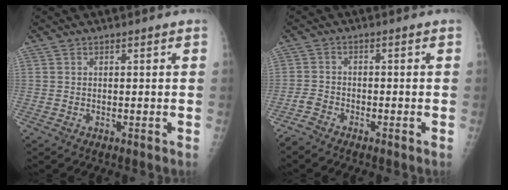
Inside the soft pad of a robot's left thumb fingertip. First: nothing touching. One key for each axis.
{"total": 2.5, "fx": -2.4, "fy": 0.8, "fz": 0.3, "tx": -0.012, "ty": 0.003, "tz": -0.053}